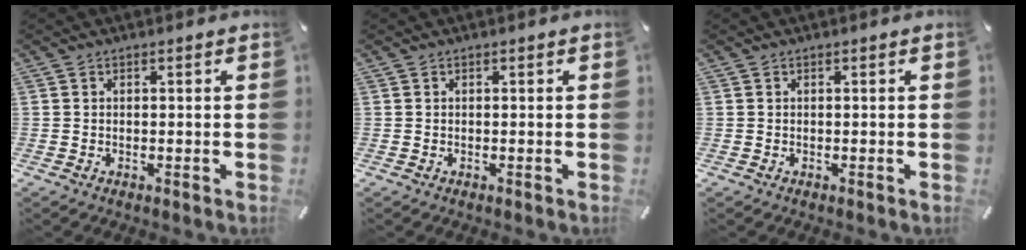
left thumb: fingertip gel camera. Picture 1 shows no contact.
{"total": 0.0}
{"total": 0.0}